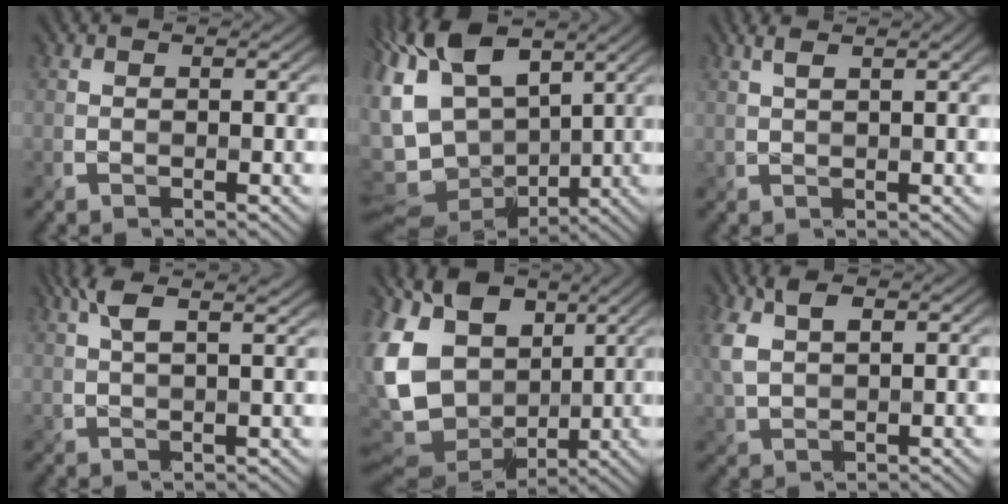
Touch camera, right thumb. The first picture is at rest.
{"total": 14.2, "force": [3.0, 9.0, 10.5], "torque": [-0.243, -0.007, 0.068]}
{"total": 3.1, "force": [1.6, 0.3, 2.6], "torque": [-0.051, 0.012, 0.032]}
{"total": 5.3, "force": [2.9, 1.1, 4.3], "torque": [-0.094, 0.014, 0.057]}
{"total": 17.6, "force": [1.7, 13.1, 11.6], "torque": [-0.295, -0.003, 0.060]}
{"total": 5.7, "force": [1.9, 3.2, 4.4], "torque": [-0.107, 0.007, 0.035]}